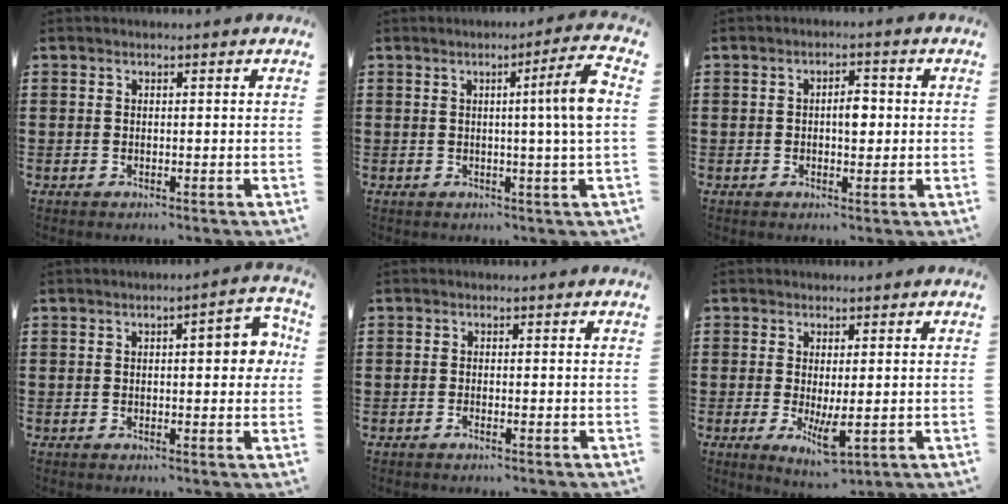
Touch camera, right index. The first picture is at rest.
{"total": 7.0, "force": [0.9, -0.7, 7.0], "torque": [-0.103, -0.015, 0.002]}
{"total": 3.0, "force": [0.0, 1.4, 2.7], "torque": [-0.036, -0.001, -0.005]}
{"total": 5.4, "force": [0.7, 1.6, 5.1], "torque": [-0.072, 0.001, 0.004]}
{"total": 0.7, "force": [-0.6, 0.0, 0.4], "torque": [-0.008, -0.003, -0.011]}
{"total": 5.3, "force": [-0.8, 1.7, 4.9], "torque": [-0.092, -0.014, -0.012]}